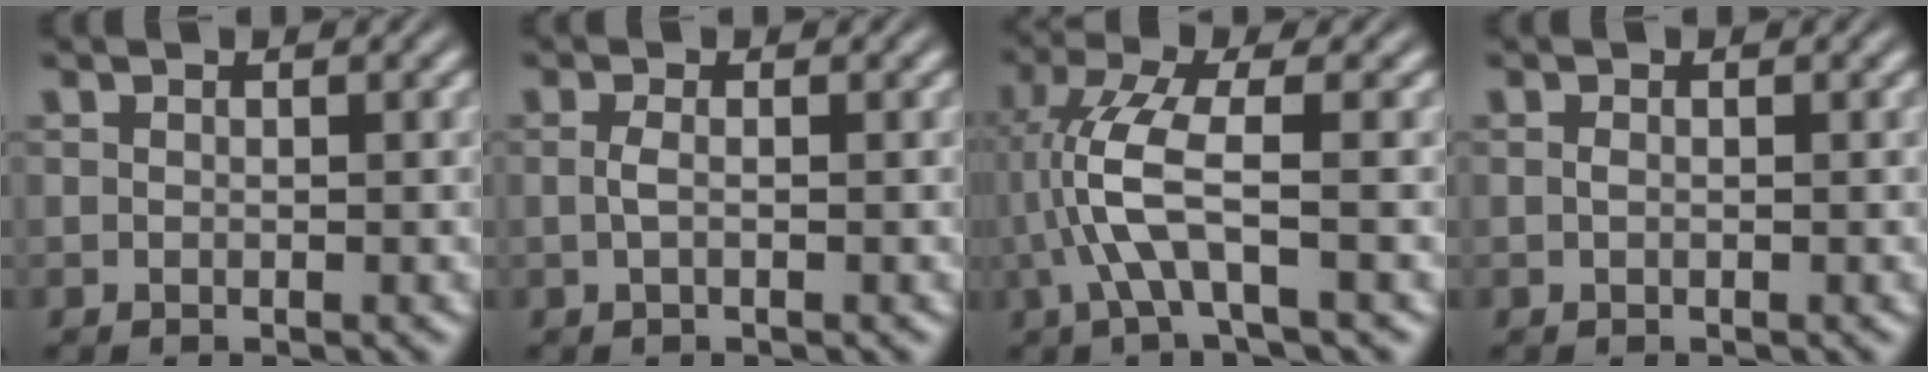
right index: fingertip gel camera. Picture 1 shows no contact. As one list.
[{"total": 1.2, "force": [-0.3, -1.0, 0.7], "torque": [-0.013, -0.005, 0.000]}, {"total": 4.5, "force": [-0.1, 0.7, 4.4], "torque": [-0.100, -0.007, 0.002]}, {"total": 0.9, "force": [-0.2, -0.9, -0.1], "torque": [-0.001, -0.007, 0.002]}]